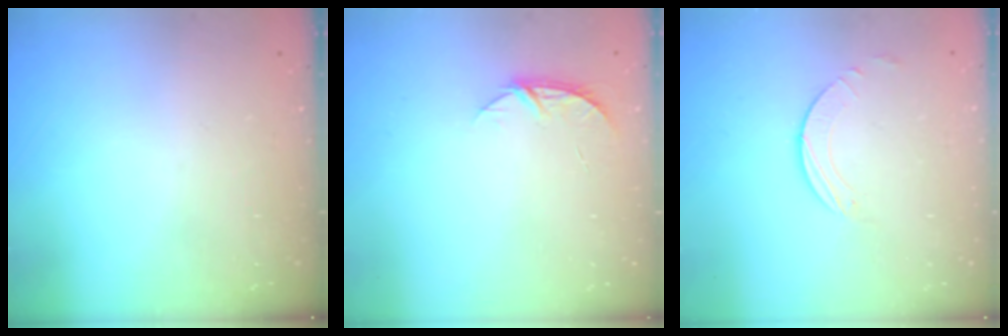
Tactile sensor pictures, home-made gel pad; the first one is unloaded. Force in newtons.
{"total": 4.6, "press": 4.6, "slide": 0.5}
{"total": 1.6, "press": 1.6, "slide": 0.2}